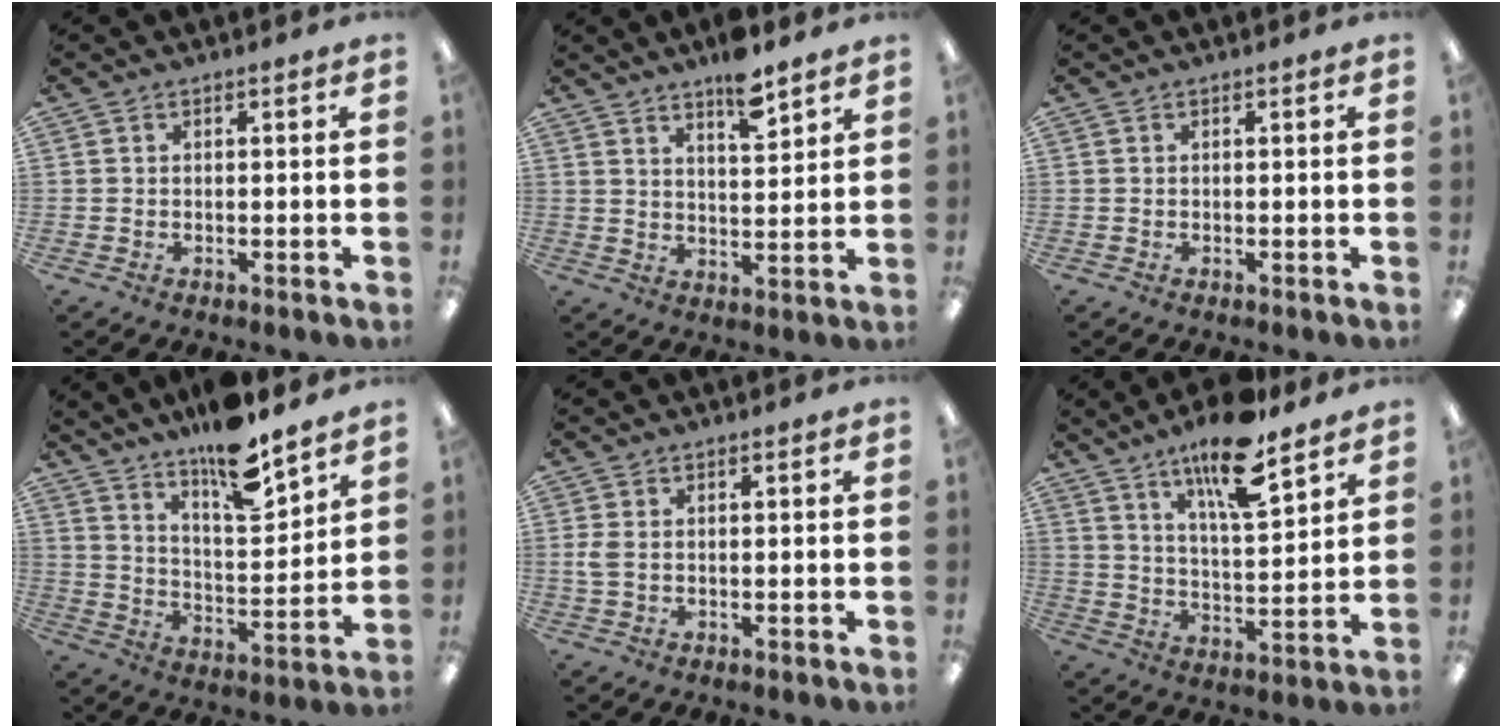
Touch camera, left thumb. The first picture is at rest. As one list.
[{"total": 7.7, "force": [6.2, 2.0, 4.1], "torque": [-0.057, -0.041, 0.103]}, {"total": 0.0}, {"total": 13.5, "force": [11.5, 2.8, 6.5], "torque": [-0.106, -0.083, 0.197]}, {"total": 2.5, "force": [0.2, 1.2, 2.2], "torque": [-0.051, 0.001, 0.001]}, {"total": 15.0, "force": [10.9, 4.0, 9.6], "torque": [-0.155, -0.059, 0.178]}]